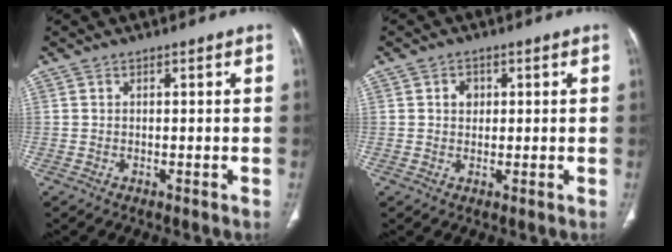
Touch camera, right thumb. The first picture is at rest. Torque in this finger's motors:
{"motor_torque": [0.23, 0.47, 0.27, -0.06, -0.02]}